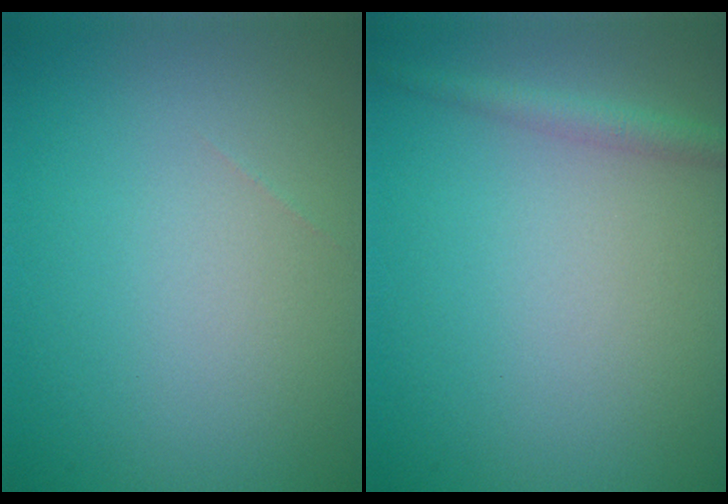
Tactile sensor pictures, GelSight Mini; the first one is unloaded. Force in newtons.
{"total": 1.8, "press": 1.8, "slide": 0.1}